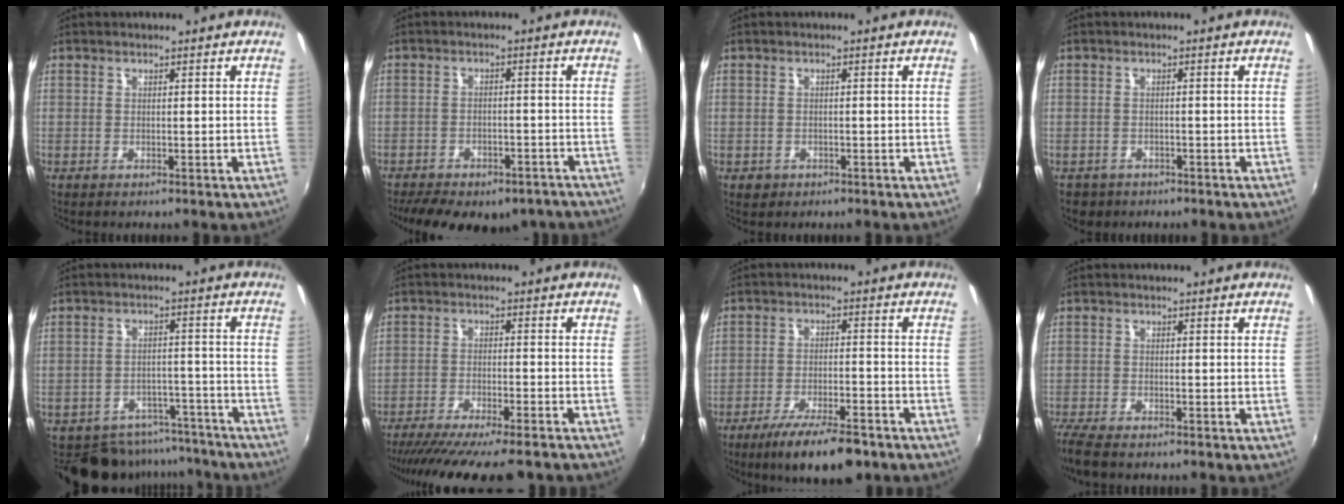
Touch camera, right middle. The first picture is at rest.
{"total": 17.7, "force": [-13.7, 7.7, 8.1], "torque": [-0.174, -0.013, -0.168]}
{"total": 1.8, "force": [-0.9, 1.5, 0.6], "torque": [-0.014, -0.001, -0.010]}
{"total": 3.2, "force": [-2.0, 2.3, 0.8], "torque": [-0.024, -0.004, -0.027]}
{"total": 12.2, "force": [-10.9, 5.3, 2.0], "torque": [-0.043, 0.030, -0.136]}
{"total": 16.6, "force": [-14.3, 1.8, 8.2], "torque": [-0.156, -0.039, -0.215]}
{"total": 11.9, "force": [-8.7, 3.0, 7.5], "torque": [-0.150, -0.019, -0.139]}
{"total": 5.4, "force": [-4.5, 1.1, 2.7], "torque": [-0.073, -0.023, -0.086]}